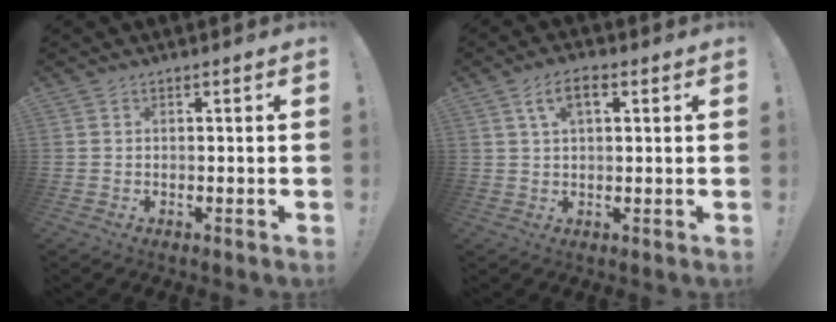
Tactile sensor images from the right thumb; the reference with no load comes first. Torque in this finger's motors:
{"motor_torque": [-0.03, 0.10, 0.32, 0.31, 0.17]}